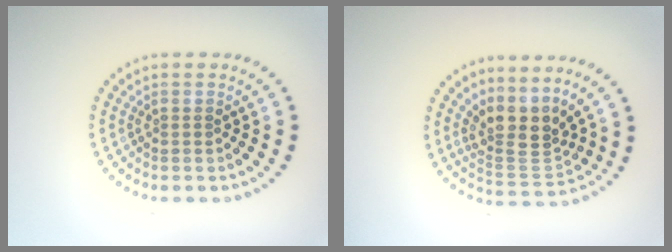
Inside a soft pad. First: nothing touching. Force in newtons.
{"total": 3.8, "press": 2.8, "slide": 2.6}